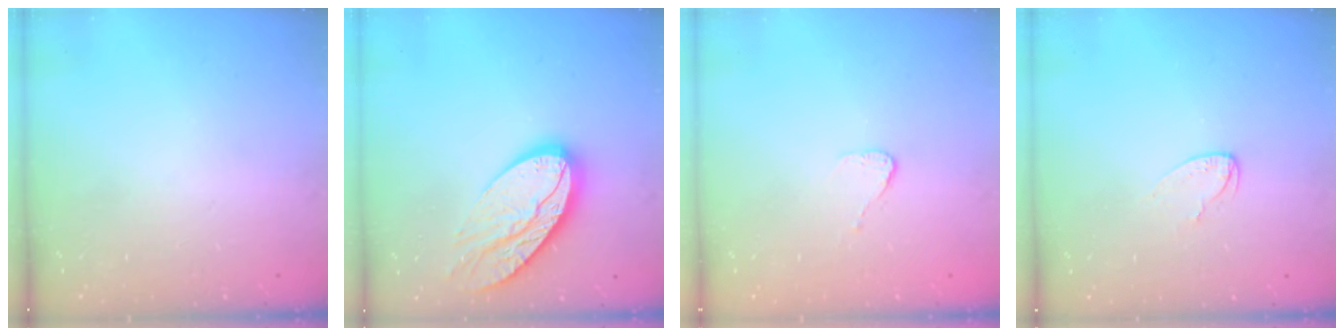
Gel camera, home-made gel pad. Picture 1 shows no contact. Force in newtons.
{"total": 14.9, "press": 14.9, "slide": 1.1}
{"total": 3.3, "press": 3.3, "slide": 0.3}
{"total": 3.9, "press": 3.9, "slide": 0.4}